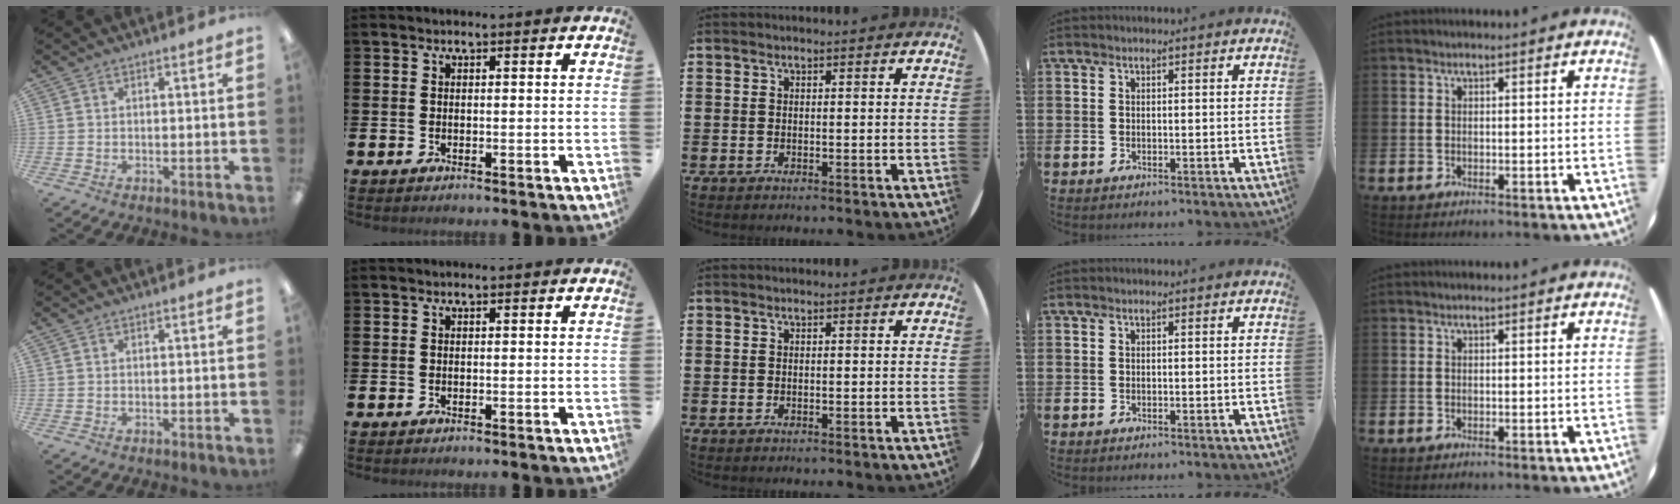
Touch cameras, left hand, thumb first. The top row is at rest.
{}